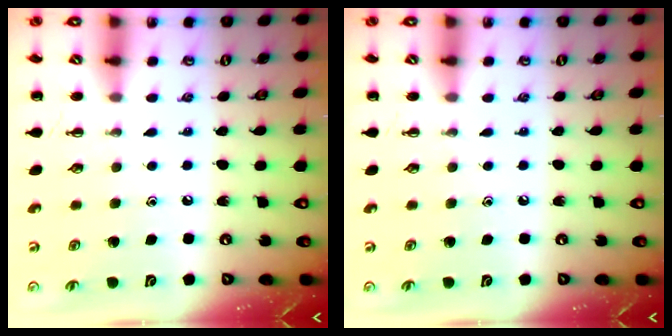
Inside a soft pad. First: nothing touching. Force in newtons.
{"total": 0.0}